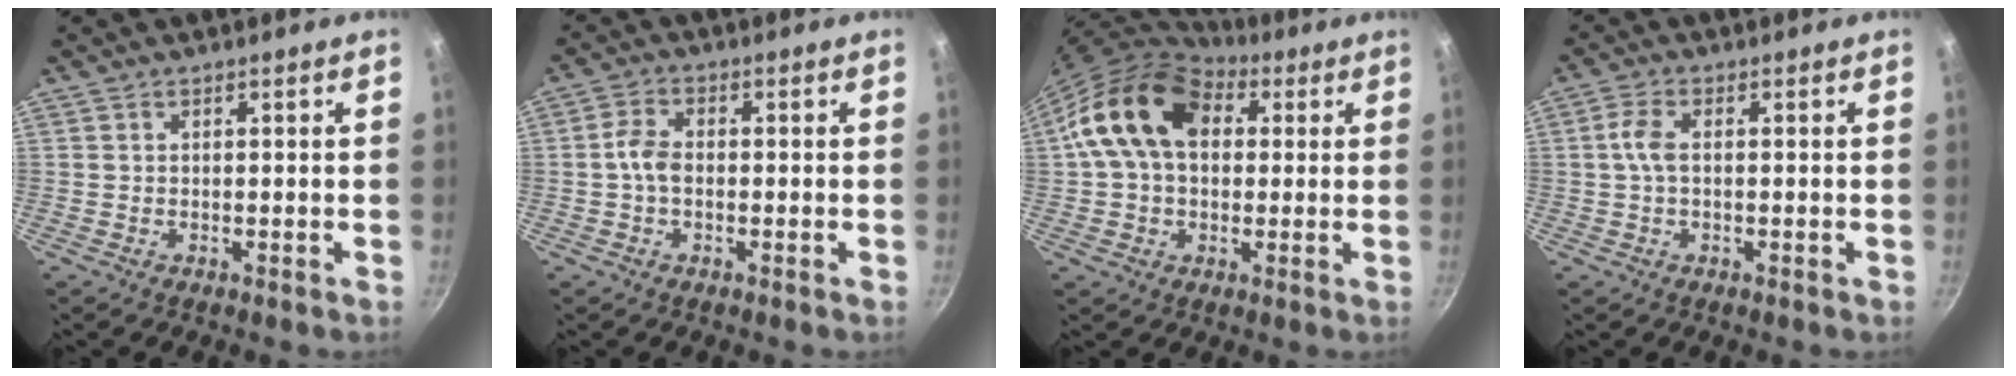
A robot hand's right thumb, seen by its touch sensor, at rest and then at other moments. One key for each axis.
{"total": 4.1, "fx": -0.4, "fy": 2.6, "fz": 3.1, "tx": -0.062, "ty": 0.015, "tz": -0.013}
{"total": 16.2, "fx": 3.5, "fy": 11.3, "fz": 11.0, "tx": -0.174, "ty": 0.026, "tz": 0.044}
{"total": 3.7, "fx": 0.2, "fy": 2.0, "fz": 3.2, "tx": -0.075, "ty": 0.009, "tz": -0.001}